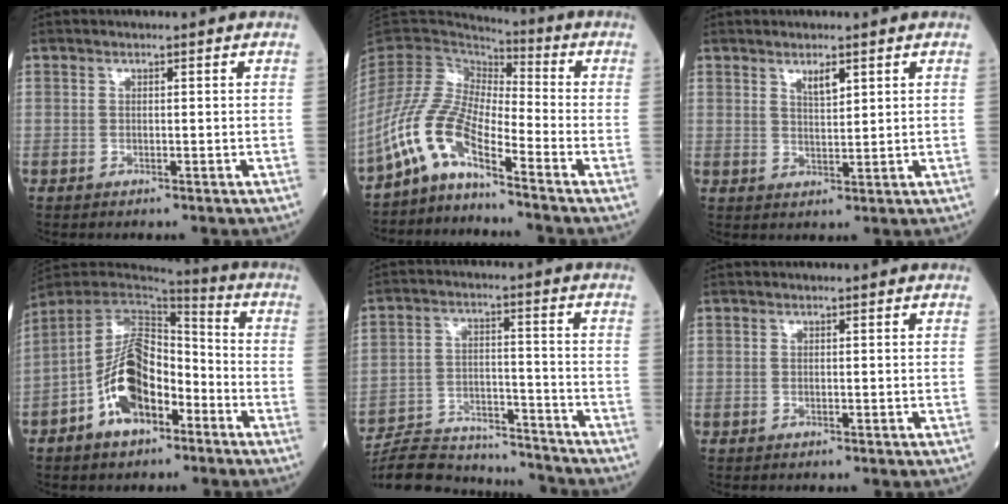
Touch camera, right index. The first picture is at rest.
{"total": 9.0, "force": [-6.2, 2.4, 6.1], "torque": [-0.147, 0.011, -0.130]}
{"total": 2.6, "force": [1.7, 0.7, 1.9], "torque": [-0.036, -0.002, 0.033]}
{"total": 13.2, "force": [-5.5, 6.5, 10.1], "torque": [-0.206, 0.017, -0.096]}
{"total": 16.8, "force": [-16.3, 2.5, 3.3], "torque": [-0.067, 0.015, -0.248]}
{"total": 0.0}